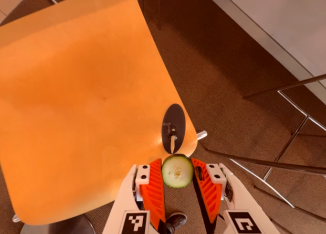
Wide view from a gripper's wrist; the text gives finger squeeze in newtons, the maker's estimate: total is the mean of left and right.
{"total": 9.1, "left": 9.0, "right": 9.2}